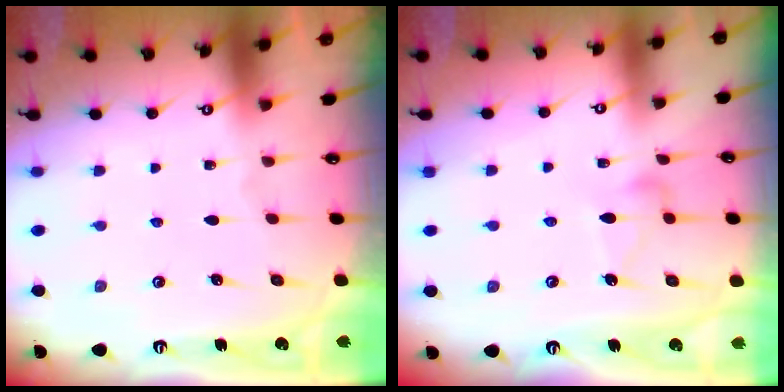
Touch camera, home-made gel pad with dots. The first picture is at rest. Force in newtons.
{"total": 7.8, "press": 7.8, "slide": 0.4}